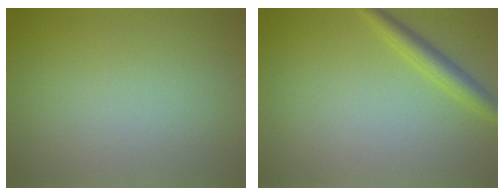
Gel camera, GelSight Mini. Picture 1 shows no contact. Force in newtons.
{"total": 2.4, "press": 2.4, "slide": 0.2}